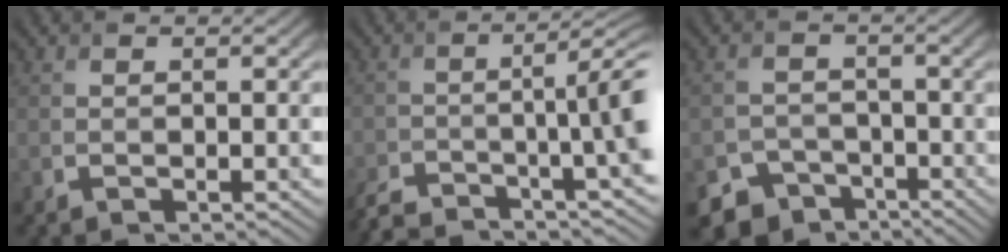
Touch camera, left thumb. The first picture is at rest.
{"total": 10.9, "force": [-6.3, 2.2, 8.6], "torque": [-0.117, -0.005, -0.112]}
{"total": 6.5, "force": [-4.7, 4.4, 1.1], "torque": [-0.017, -0.014, -0.076]}